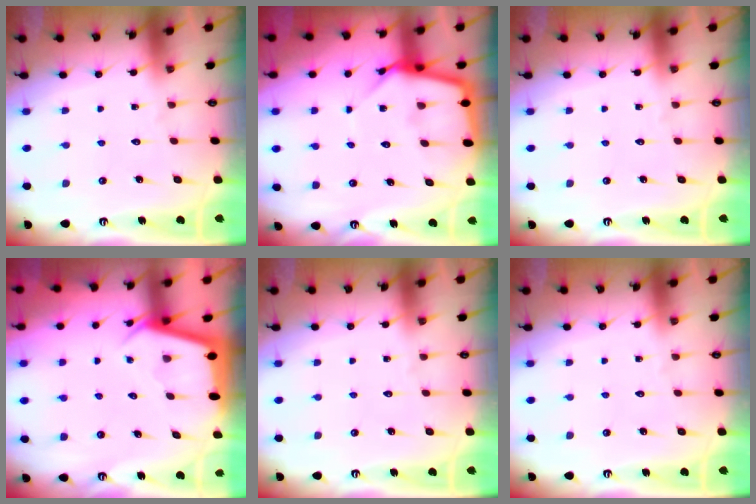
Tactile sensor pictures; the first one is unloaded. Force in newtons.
{"total": 8.0, "press": 8.0, "slide": 0.6}
{"total": 0.0}
{"total": 2.9, "press": 2.8, "slide": 0.3}
{"total": 0.0}
{"total": 0.0}